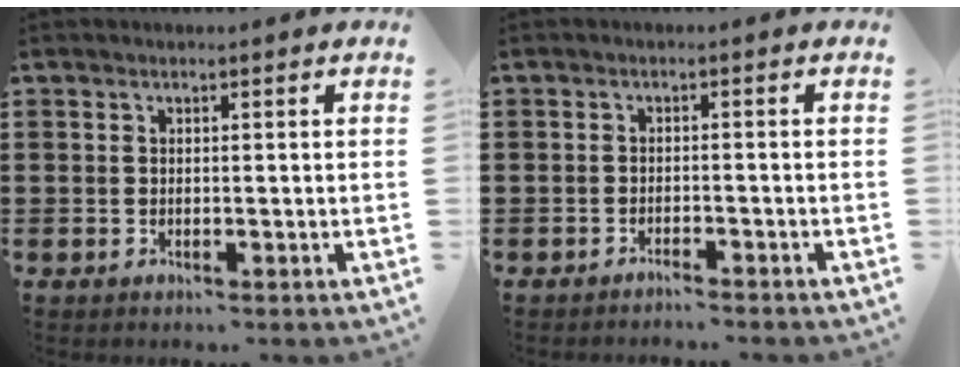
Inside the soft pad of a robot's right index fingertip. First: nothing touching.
{"total": 1.4, "force": [-1.4, -0.1, 0.1], "torque": [-0.005, 0.004, -0.029]}